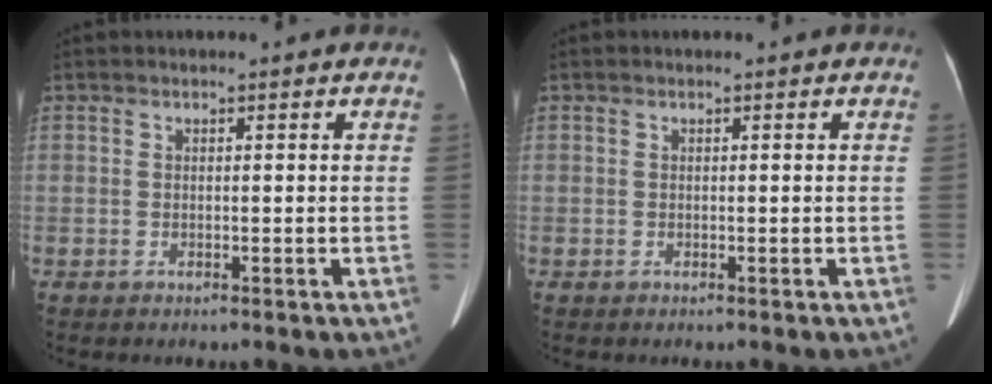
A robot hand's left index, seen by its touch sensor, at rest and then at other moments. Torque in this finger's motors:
{"motor_torque": [0.04, 0.07, 0.00, 0.01]}